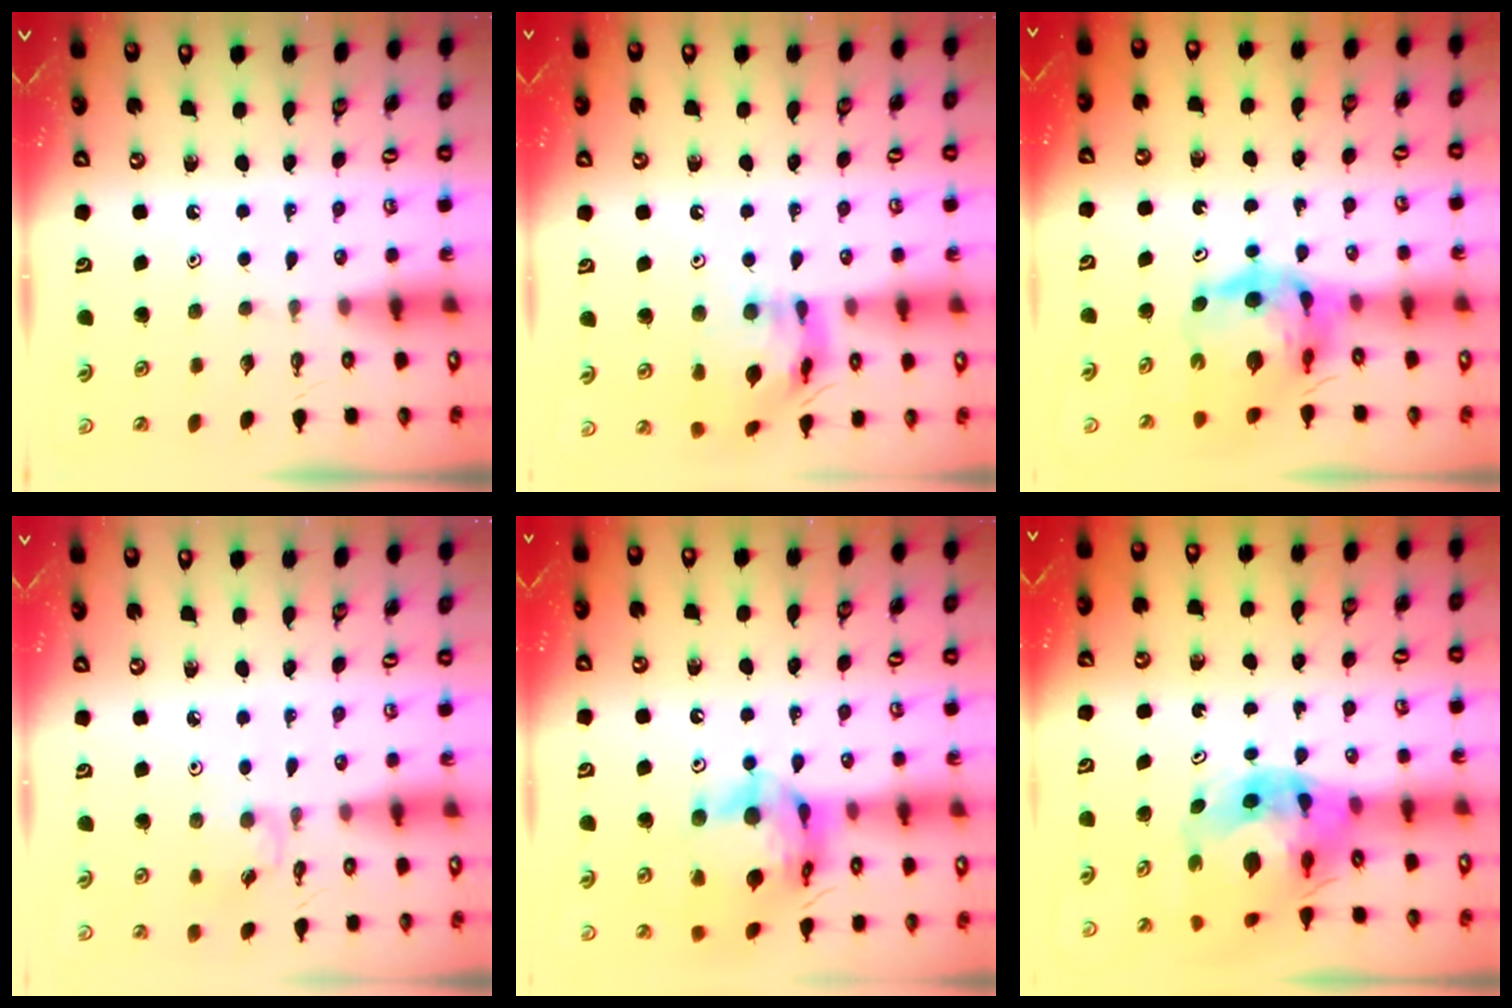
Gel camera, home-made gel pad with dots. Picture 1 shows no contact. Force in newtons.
{"total": 16.9, "press": 16.8, "slide": 1.7}
{"total": 12.1, "press": 12.0, "slide": 1.5}
{"total": 2.9, "press": 2.9, "slide": 0.1}
{"total": 19.7, "press": 19.6, "slide": 2.1}
{"total": 13.8, "press": 13.7, "slide": 1.8}